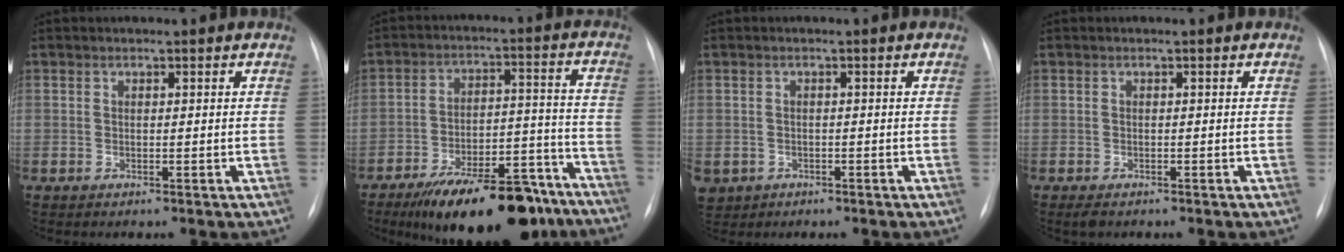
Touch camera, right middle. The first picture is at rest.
{"total": 20.2, "force": [-15.8, 6.4, 10.7], "torque": [-0.122, 0.033, -0.242]}
{"total": 4.6, "force": [-2.3, 3.9, 1.1], "torque": [-0.025, 0.003, -0.032]}
{"total": 1.4, "force": [-1.0, 0.7, 0.8], "torque": [-0.014, -0.002, -0.011]}